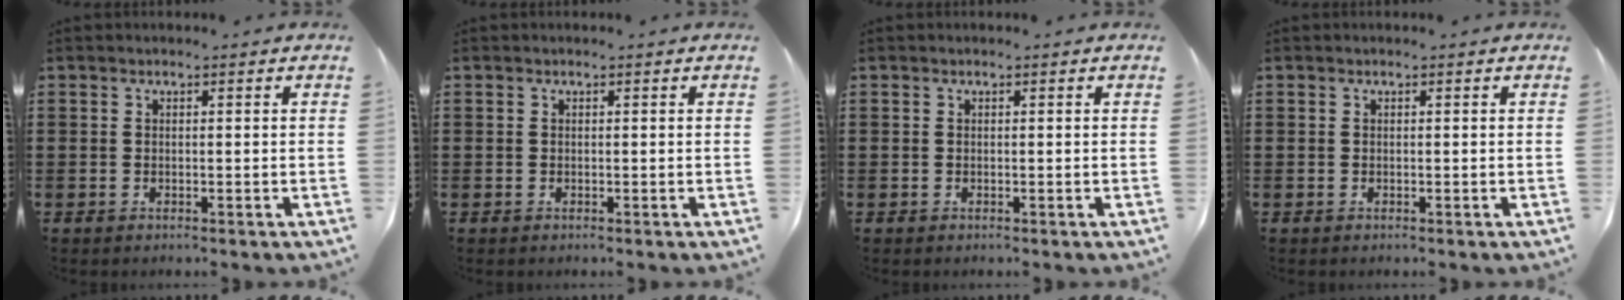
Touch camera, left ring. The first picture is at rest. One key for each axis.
{"total": 0.0}
{"total": 0.0}
{"total": 0.0}